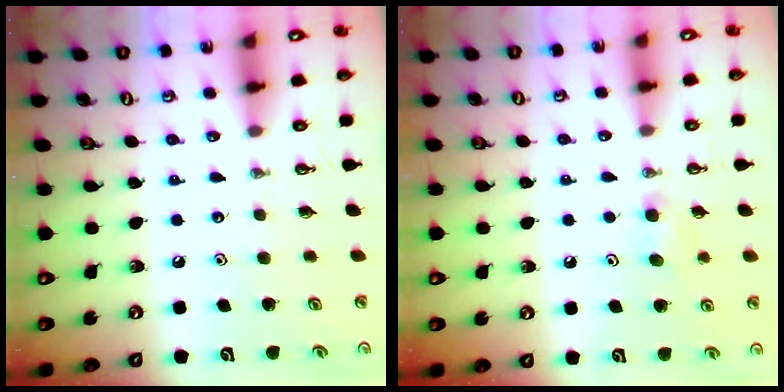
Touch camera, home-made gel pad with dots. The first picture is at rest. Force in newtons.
{"total": 4.2, "press": 4.0, "slide": 1.4}